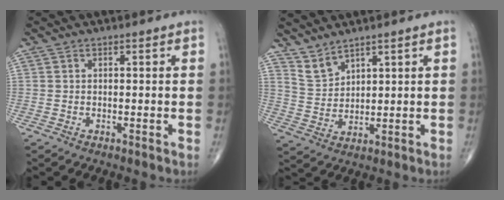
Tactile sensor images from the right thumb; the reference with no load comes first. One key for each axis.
{"total": 4.4, "fx": 4.0, "fy": 1.4, "fz": 1.2, "tx": -0.020, "ty": -0.027, "tz": 0.092}